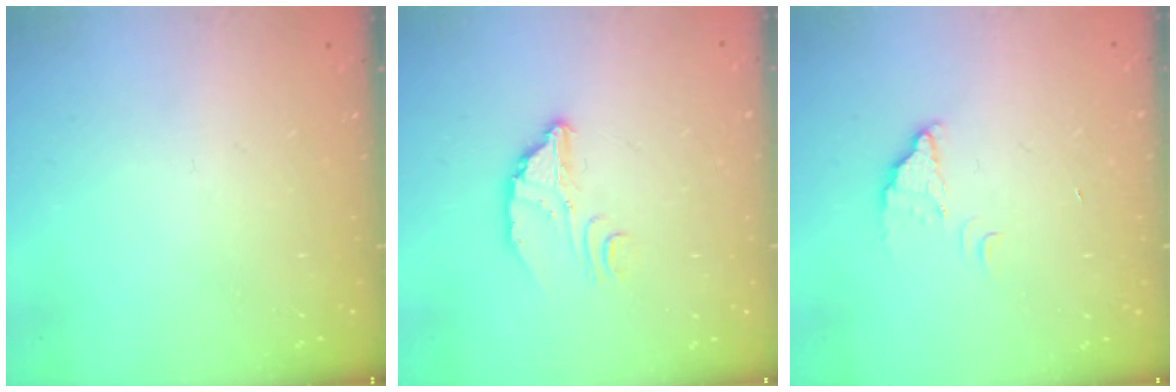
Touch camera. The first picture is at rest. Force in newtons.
{"total": 3.7, "press": 3.7, "slide": 0.2}
{"total": 2.1, "press": 2.1, "slide": 0.1}